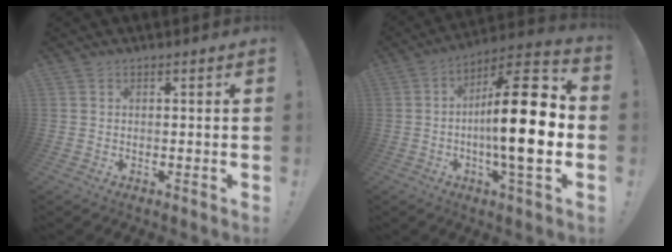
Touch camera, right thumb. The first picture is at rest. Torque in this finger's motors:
{"motor_torque": [1.73, 3.28, 0.81, -0.36, 0.20]}